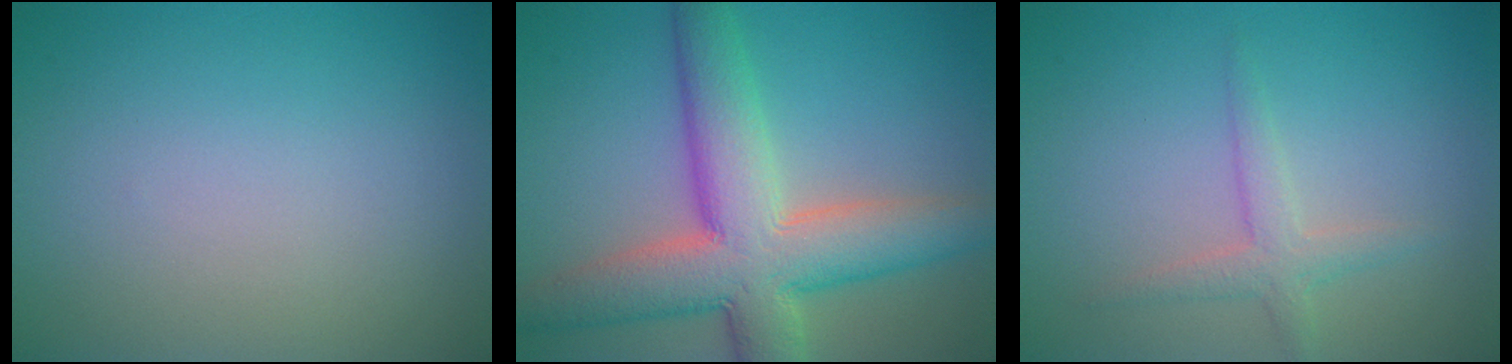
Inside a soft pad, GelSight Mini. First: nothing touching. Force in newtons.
{"total": 9.8, "press": 9.8, "slide": 0.5}
{"total": 2.2, "press": 2.2, "slide": 0.1}